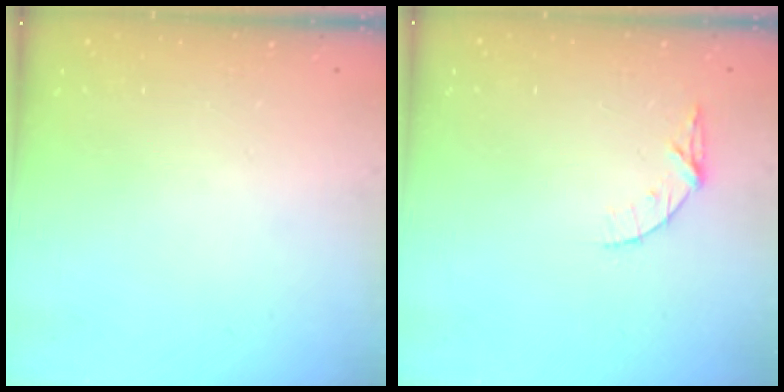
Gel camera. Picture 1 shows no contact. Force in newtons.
{"total": 4.7, "press": 4.7, "slide": 0.5}